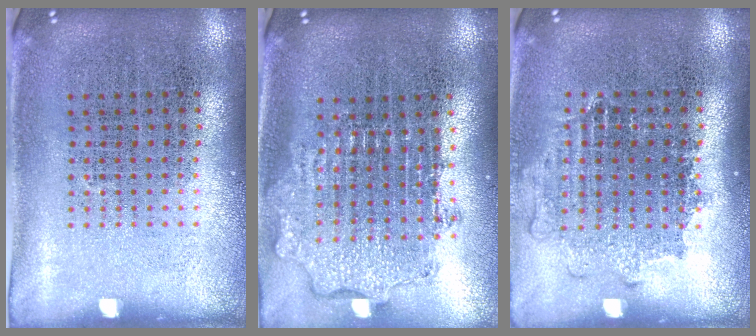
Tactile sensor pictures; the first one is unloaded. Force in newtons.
{"total": 1.9, "press": 1.5, "slide": 1.2}
{"total": 1.1, "press": 1.0, "slide": 0.5}